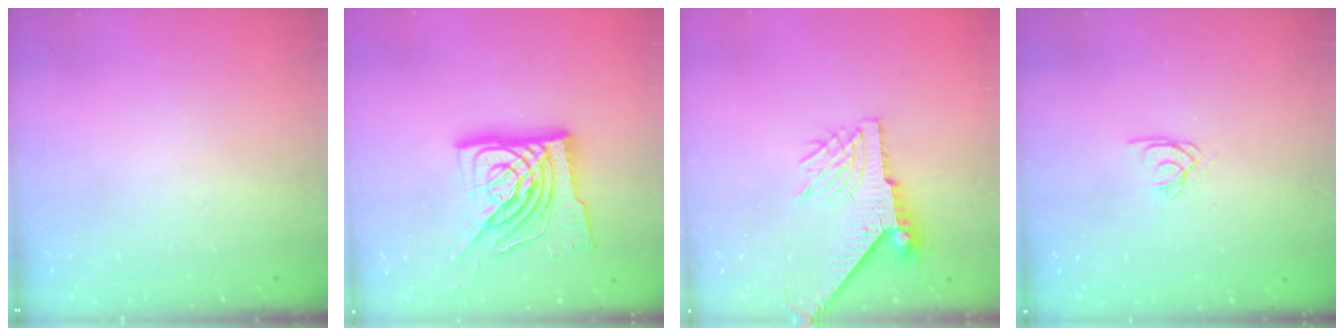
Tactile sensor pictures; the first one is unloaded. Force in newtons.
{"total": 18.2, "press": 18.1, "slide": 1.9}
{"total": 7.7, "press": 7.6, "slide": 0.9}
{"total": 2.6, "press": 2.6, "slide": 0.1}